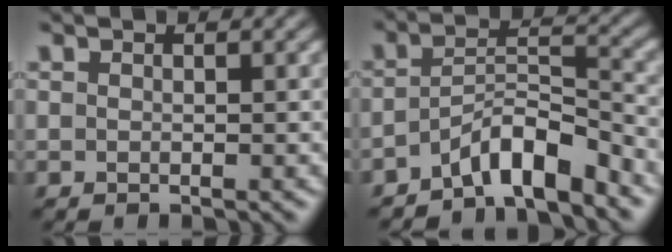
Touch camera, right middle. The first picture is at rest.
{"total": 5.4, "force": [-4.0, 1.4, 3.3], "torque": [-0.049, 0.009, -0.075]}